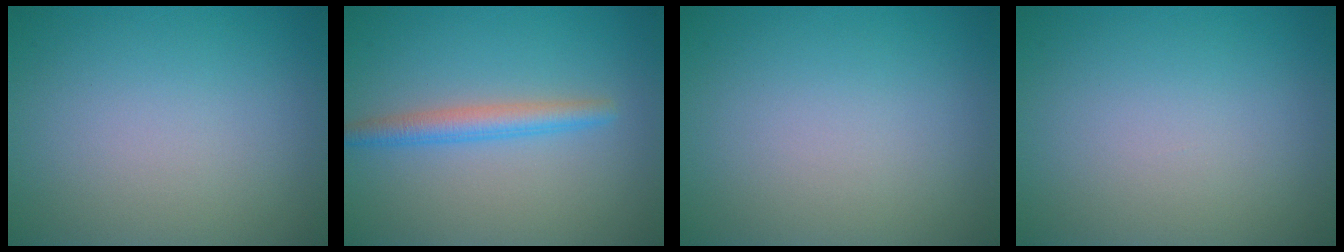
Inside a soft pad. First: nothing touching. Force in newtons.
{"total": 2.6, "press": 2.6, "slide": 0.2}
{"total": 0.0}
{"total": 0.0}